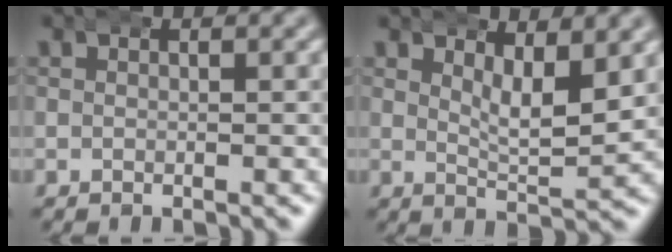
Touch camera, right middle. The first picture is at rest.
{"total": 3.9, "force": [2.1, 1.1, 3.1], "torque": [-0.050, -0.016, 0.039]}